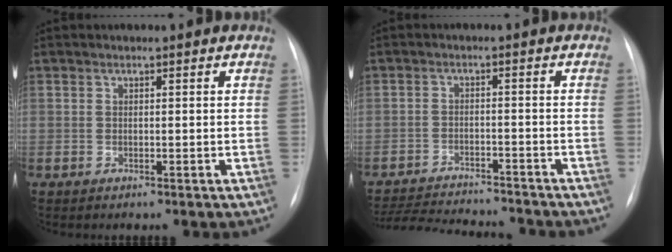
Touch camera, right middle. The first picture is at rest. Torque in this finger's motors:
{"motor_torque": [0.93, -1.21, 0.15, 0.04]}